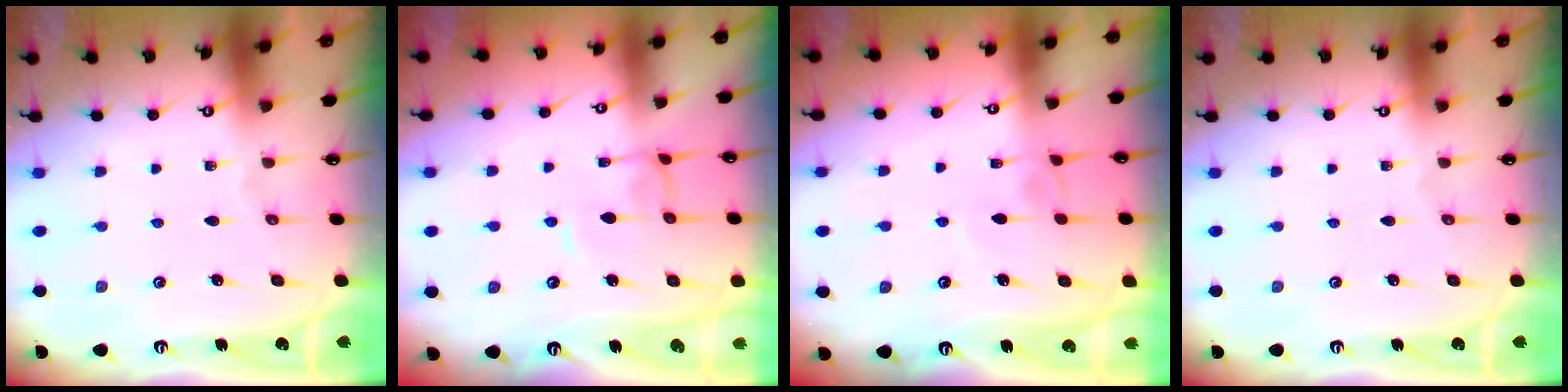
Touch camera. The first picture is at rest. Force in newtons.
{"total": 1.1, "press": 1.0, "slide": 0.3}
{"total": 3.8, "press": 3.8, "slide": 0.2}
{"total": 0.0}